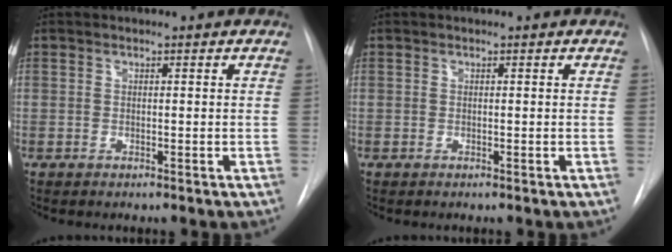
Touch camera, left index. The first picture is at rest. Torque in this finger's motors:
{"motor_torque": [-0.02, 0.02, 0.00, 0.00]}